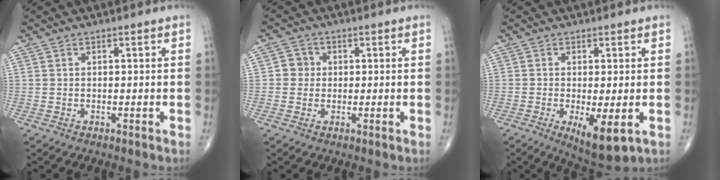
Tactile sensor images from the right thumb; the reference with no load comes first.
{"total": 3.1, "force": [0.2, 3.0, 0.8], "torque": [0.009, 0.007, -0.003]}
{"total": 7.7, "force": [-2.2, 2.4, 6.9], "torque": [-0.111, -0.022, -0.030]}